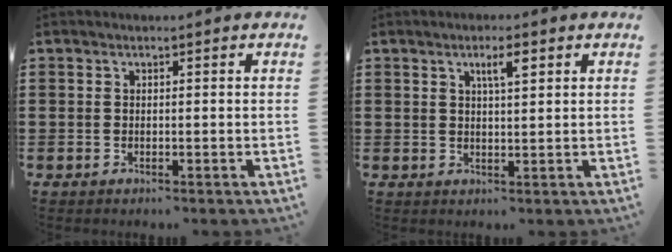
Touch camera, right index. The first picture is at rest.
{"total": 3.2, "force": [1.5, 0.7, 2.7], "torque": [-0.050, 0.004, 0.022]}